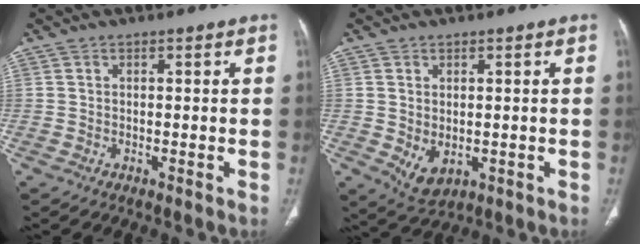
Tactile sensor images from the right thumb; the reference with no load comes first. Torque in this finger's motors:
{"motor_torque": [-0.47, 0.30, -0.39, 0.13, 0.14]}